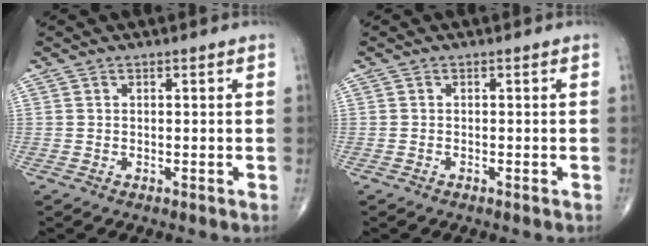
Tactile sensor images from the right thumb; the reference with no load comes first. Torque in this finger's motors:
{"motor_torque": [-0.28, 0.01, -0.23, -0.01, -0.01]}